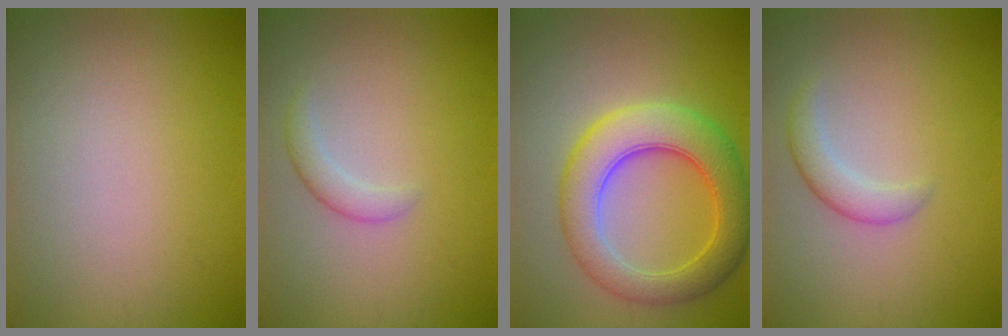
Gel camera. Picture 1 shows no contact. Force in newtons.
{"total": 1.7, "press": 1.7, "slide": 0.1}
{"total": 7.2, "press": 7.2, "slide": 0.2}
{"total": 2.2, "press": 2.2, "slide": 0.1}